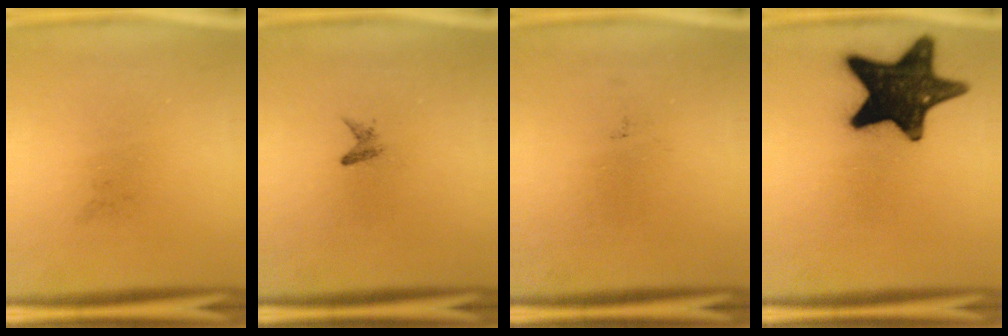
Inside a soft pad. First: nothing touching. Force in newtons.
{"total": 0.9}
{"total": 0.0}
{"total": 18.2}